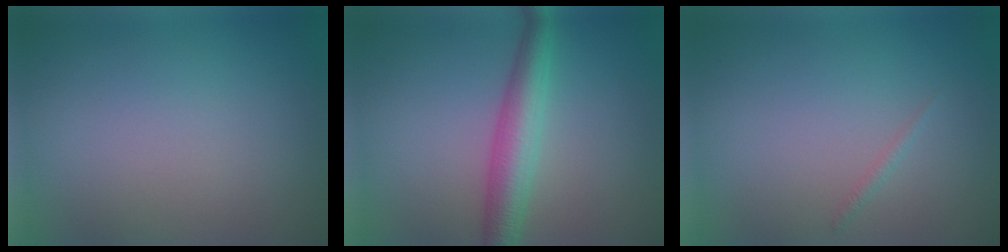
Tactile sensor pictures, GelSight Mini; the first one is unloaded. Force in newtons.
{"total": 4.5, "press": 4.5, "slide": 0.1}
{"total": 0.5, "press": 0.5, "slide": 0.0}